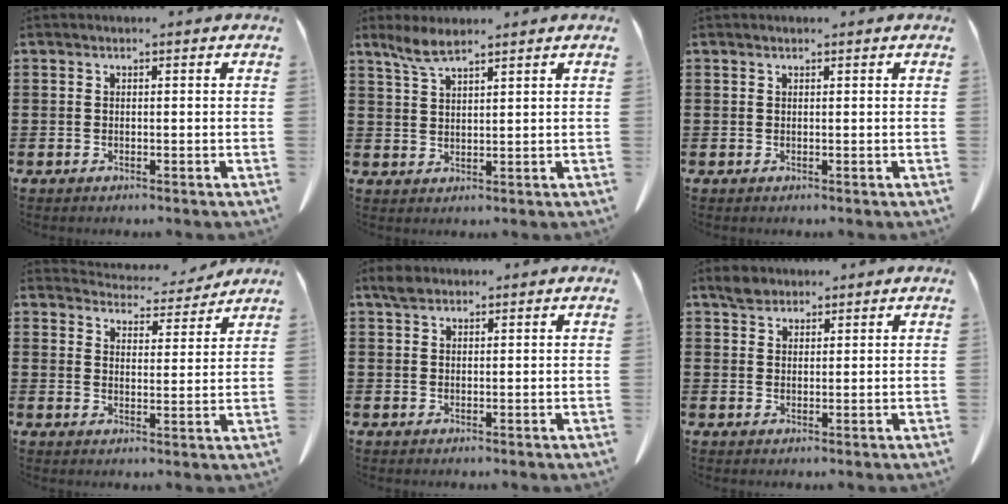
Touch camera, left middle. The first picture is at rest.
{"total": 3.5, "force": [2.6, 0.5, 2.2], "torque": [-0.051, 0.001, 0.048]}
{"total": 0.0}
{"total": 4.8, "force": [4.7, 0.7, 0.5], "torque": [-0.022, -0.028, 0.083]}
{"total": 2.0, "force": [1.5, 0.9, 0.9], "torque": [-0.023, 0.003, 0.029]}
{"total": 2.5, "force": [2.1, 1.2, 0.7], "torque": [-0.012, 0.001, 0.038]}